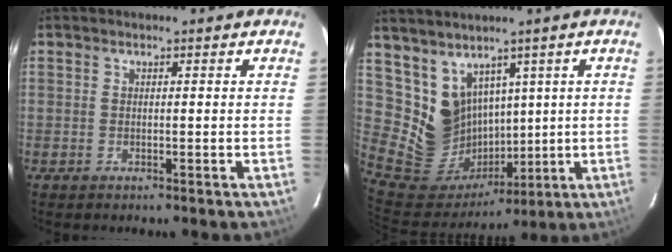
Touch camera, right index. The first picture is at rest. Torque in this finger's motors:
{"motor_torque": [0.72, 0.61, 0.33, 0.02]}